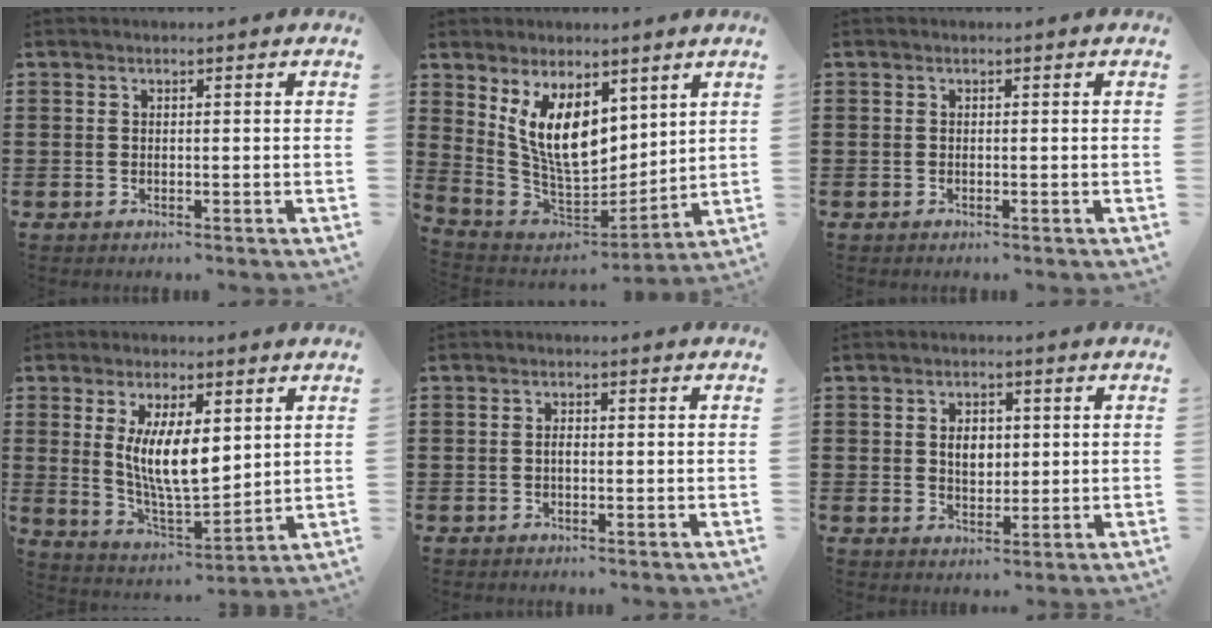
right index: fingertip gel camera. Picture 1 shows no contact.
{"total": 10.8, "force": [4.5, 5.7, 8.0], "torque": [-0.174, -0.016, 0.082]}
{"total": 0.0}
{"total": 9.3, "force": [2.1, 3.6, 8.4], "torque": [-0.161, 0.000, 0.034]}
{"total": 1.2, "force": [-0.2, 0.5, 1.1], "torque": [-0.022, 0.000, -0.004]}
{"total": 3.5, "force": [0.4, 2.5, 2.5], "torque": [-0.040, 0.004, 0.001]}